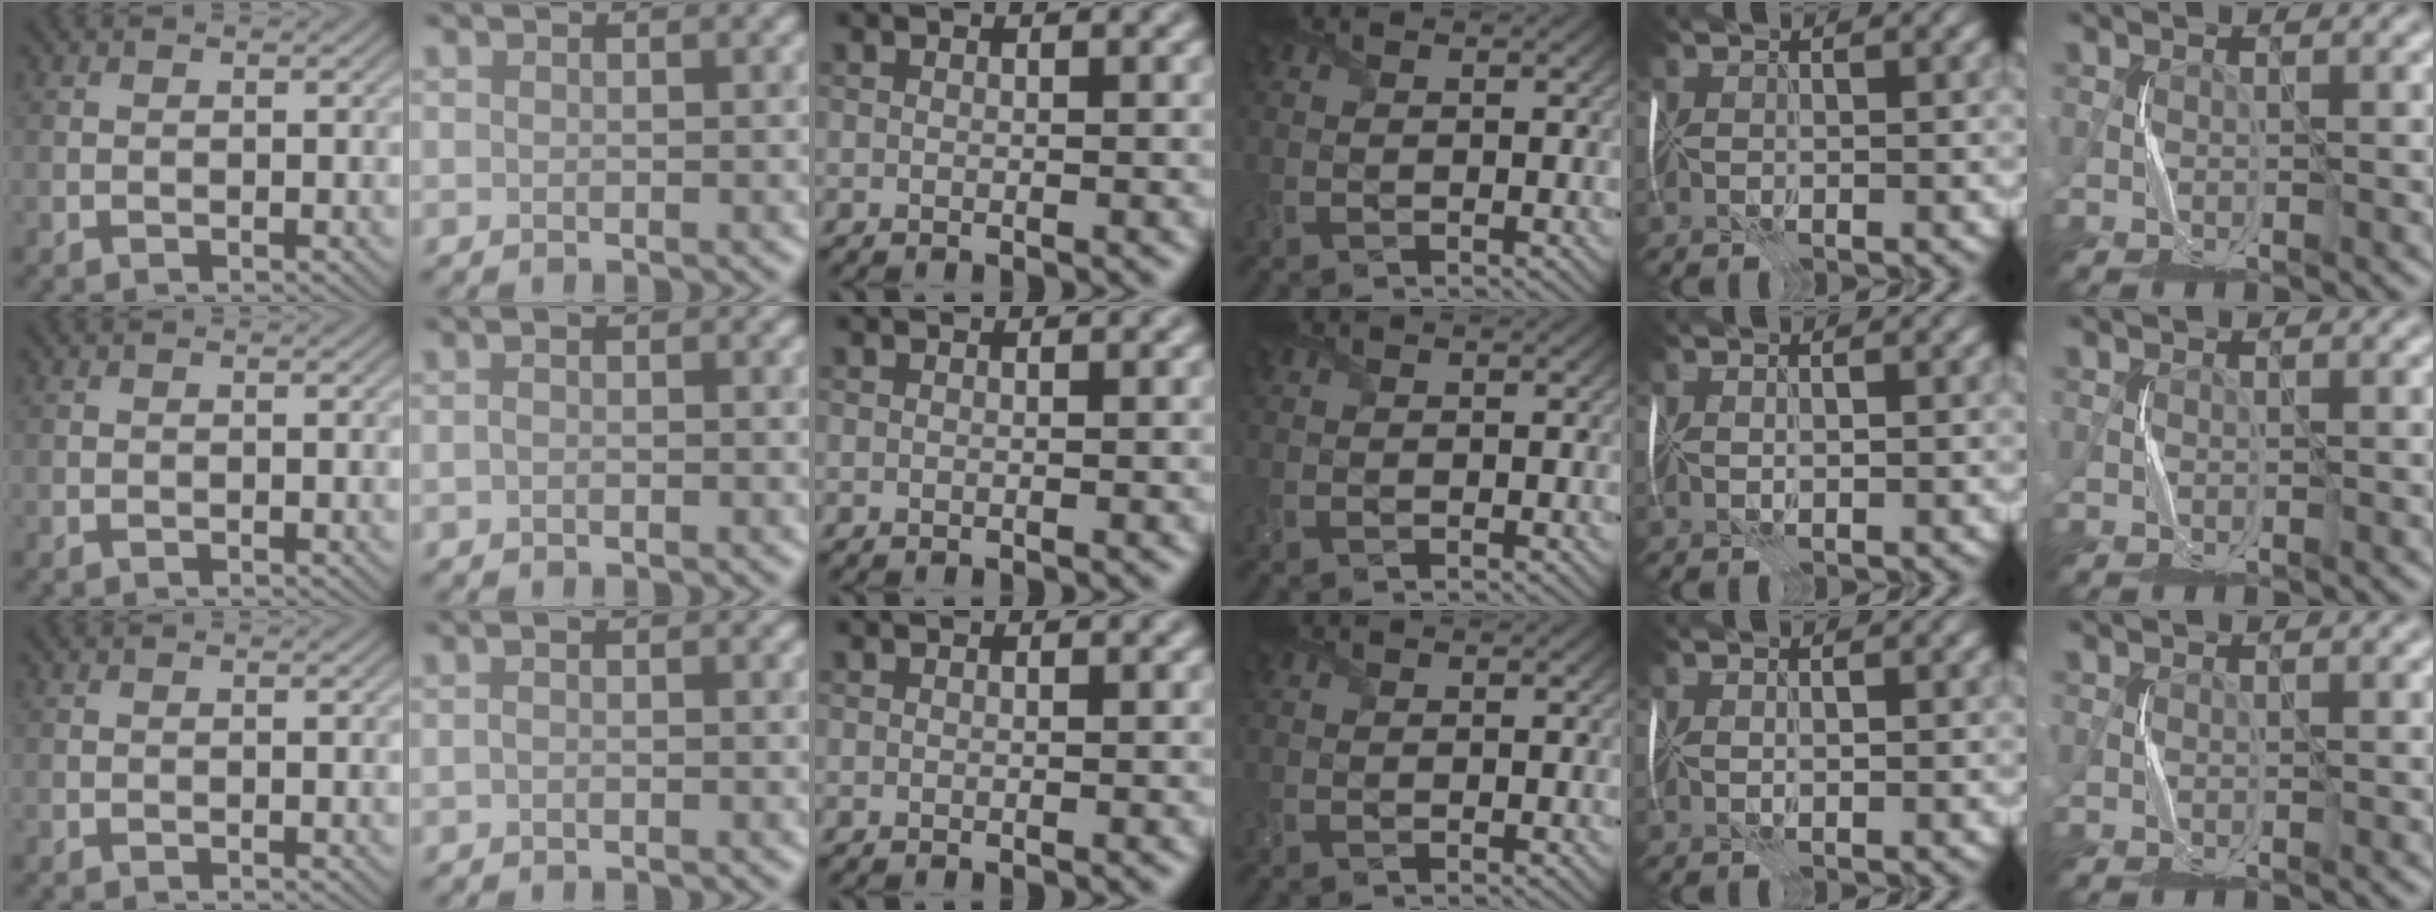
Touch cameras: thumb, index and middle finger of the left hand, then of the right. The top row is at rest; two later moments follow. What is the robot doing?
{"motion": "fold", "object": "plastic wrap"}